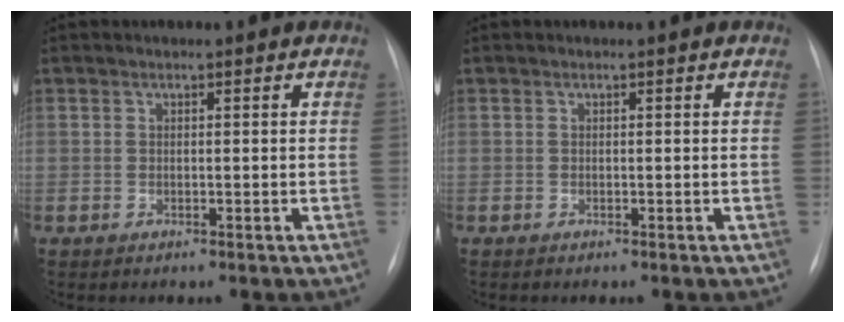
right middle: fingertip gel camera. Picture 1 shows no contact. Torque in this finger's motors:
{"motor_torque": [-0.48, -0.35, -0.03, -0.01]}